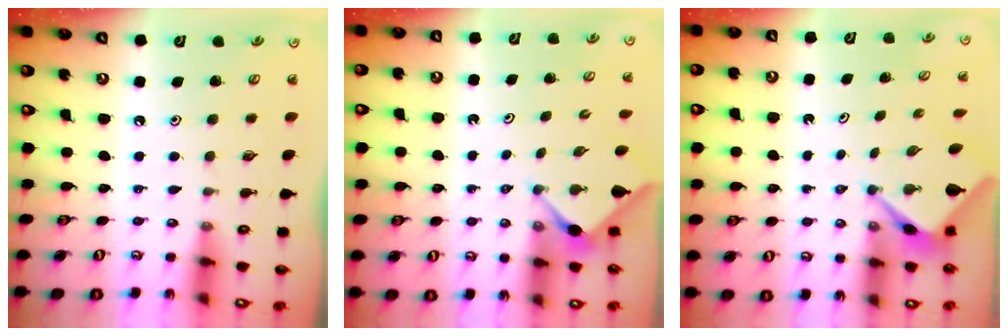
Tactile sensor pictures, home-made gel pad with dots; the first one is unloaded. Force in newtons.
{"total": 2.9, "press": 2.8, "slide": 0.3}
{"total": 2.6, "press": 2.6, "slide": 0.2}